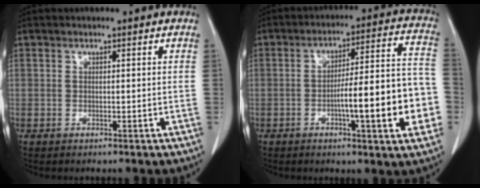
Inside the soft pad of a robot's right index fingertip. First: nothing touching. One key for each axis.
{"total": 15.6, "fx": -4.0, "fy": 2.1, "fz": 14.9, "tx": -0.198, "ty": 0.024, "tz": -0.055}